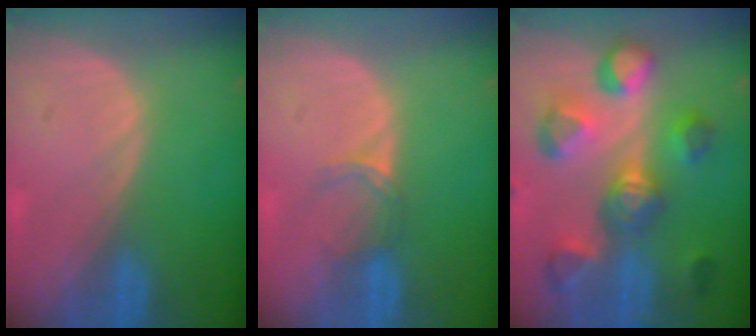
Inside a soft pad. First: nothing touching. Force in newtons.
{"total": 2.5, "press": 2.0, "slide": 1.4}
{"total": 10.4, "press": 10.1, "slide": 2.8}